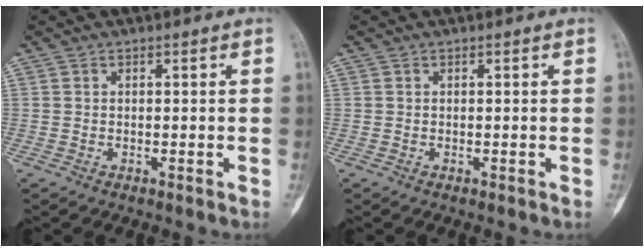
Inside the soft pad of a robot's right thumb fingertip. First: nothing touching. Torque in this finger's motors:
{"motor_torque": [0.00, 0.00, 0.18, -0.15, 0.00]}